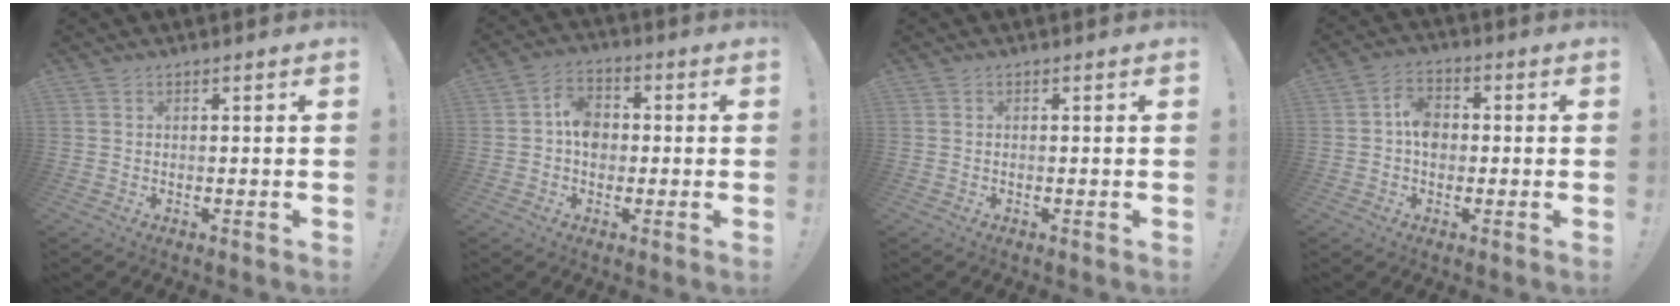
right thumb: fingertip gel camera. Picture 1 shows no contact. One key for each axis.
{"total": 7.7, "fx": -0.2, "fy": 6.2, "fz": 4.6, "tx": -0.074, "ty": 0.013, "tz": -0.003}
{"total": 0.0}
{"total": 6.9, "fx": -0.3, "fy": 5.4, "fz": 4.3, "tx": -0.061, "ty": 0.012, "tz": -0.002}